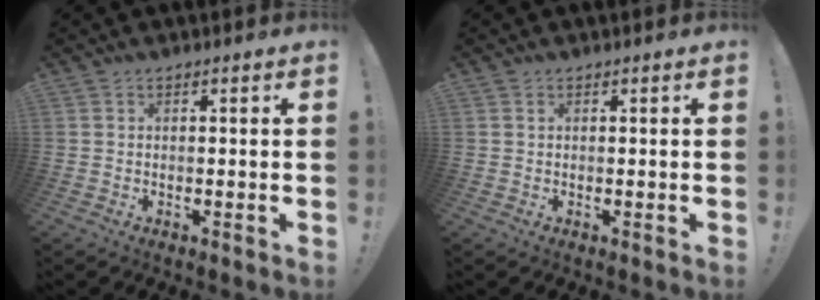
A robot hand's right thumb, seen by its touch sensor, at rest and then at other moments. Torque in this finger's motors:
{"motor_torque": [-0.03, 0.07, 0.15, -0.09, 0.03]}